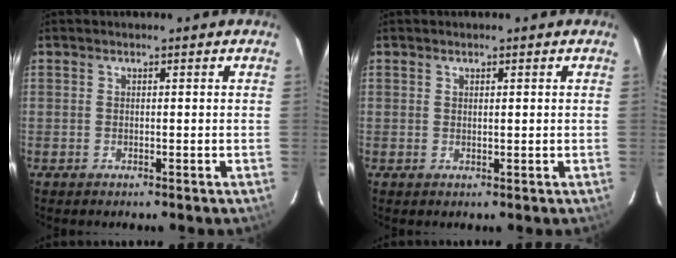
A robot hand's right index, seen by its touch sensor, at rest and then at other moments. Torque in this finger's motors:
{"motor_torque": [-0.62, 0.18, -0.04, 0.00]}